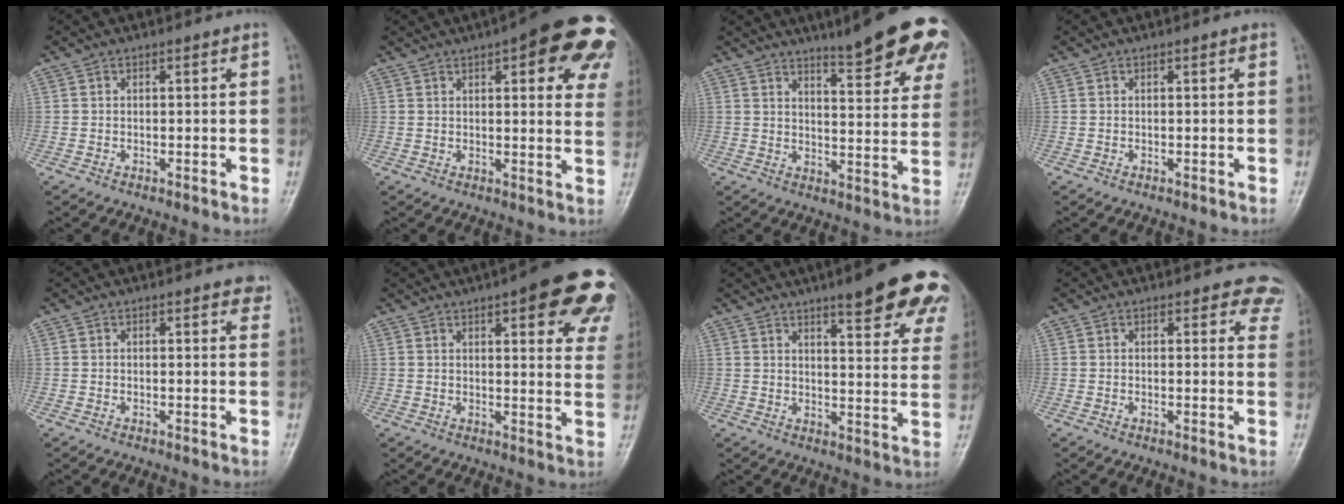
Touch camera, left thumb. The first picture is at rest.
{"total": 20.7, "force": [10.0, 6.7, 16.8], "torque": [-0.179, -0.011, 0.109]}
{"total": 15.8, "force": [10.9, 3.3, 10.9], "torque": [-0.107, -0.059, 0.141]}
{"total": 0.0}
{"total": 2.1, "force": [1.4, 1.0, 1.1], "torque": [0.006, -0.002, 0.010]}
{"total": 19.6, "force": [10.4, 5.9, 15.6], "torque": [-0.162, -0.022, 0.115]}
{"total": 17.8, "force": [11.5, 4.1, 12.9], "torque": [-0.133, -0.047, 0.137]}
{"total": 5.8, "force": [4.9, 2.9, 1.2], "torque": [0.033, -0.019, 0.030]}